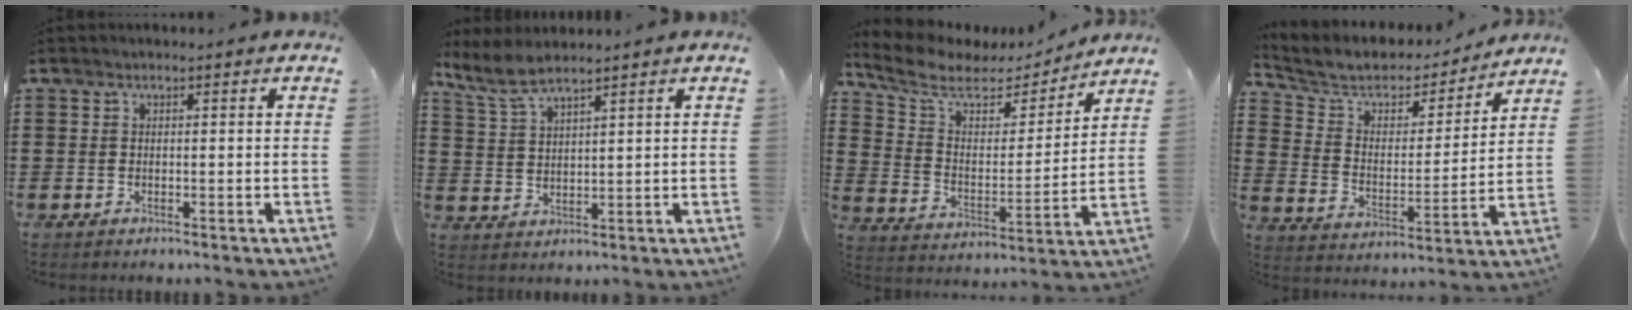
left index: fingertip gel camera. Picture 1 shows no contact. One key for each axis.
{"total": 4.8, "fx": 4.0, "fy": 0.7, "fz": 2.5, "tx": -0.061, "ty": -0.006, "tz": 0.073}
{"total": 7.9, "fx": 6.2, "fy": 3.2, "fz": 3.7, "tx": -0.103, "ty": -0.032, "tz": 0.105}
{"total": 5.9, "fx": 5.1, "fy": 2.5, "fz": 1.8, "tx": -0.068, "ty": -0.032, "tz": 0.082}